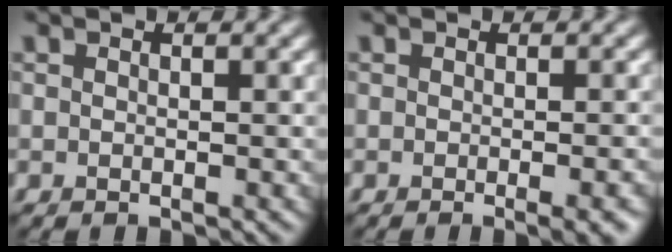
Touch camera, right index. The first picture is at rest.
{"total": 3.8, "force": [-1.3, 1.3, 3.3], "torque": [-0.021, -0.002, -0.010]}